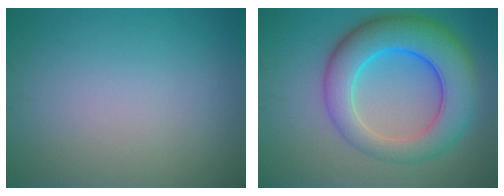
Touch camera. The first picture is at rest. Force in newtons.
{"total": 9.2, "press": 9.2, "slide": 0.3}